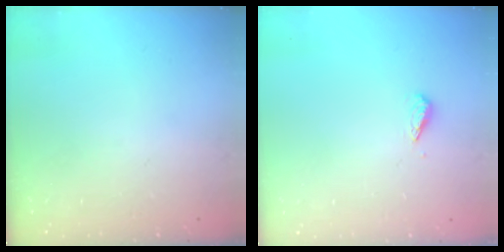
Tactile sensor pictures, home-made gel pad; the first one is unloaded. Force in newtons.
{"total": 3.0, "press": 2.9, "slide": 0.6}